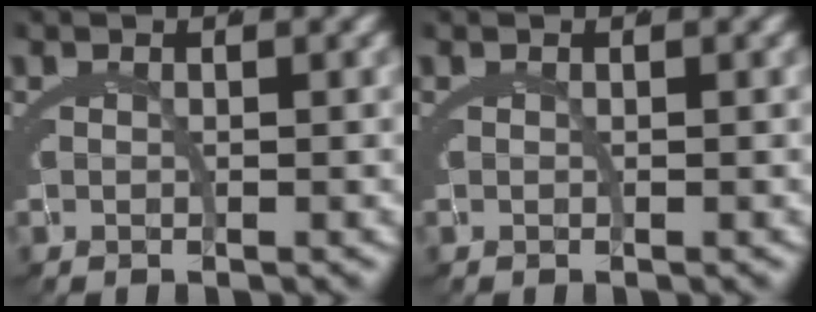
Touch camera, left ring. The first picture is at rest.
{"total": 0.0}